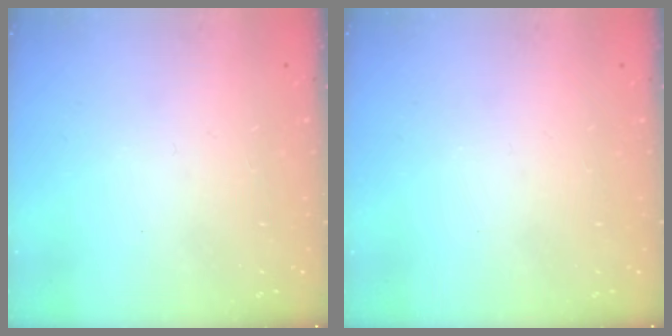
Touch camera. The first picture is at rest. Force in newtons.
{"total": 0.0}